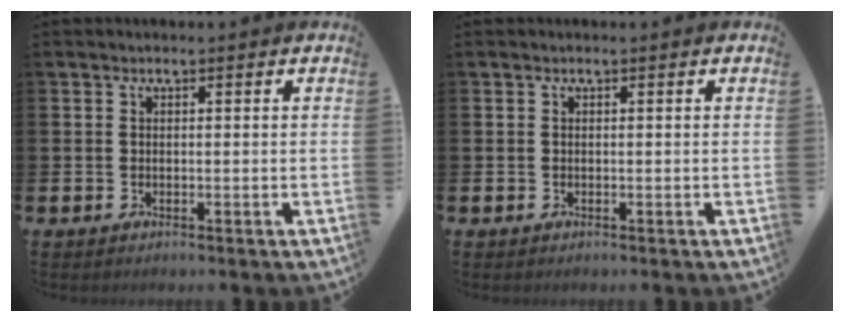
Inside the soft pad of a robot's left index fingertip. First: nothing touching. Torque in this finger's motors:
{"motor_torque": [0.00, 0.00, 0.00, 0.01]}